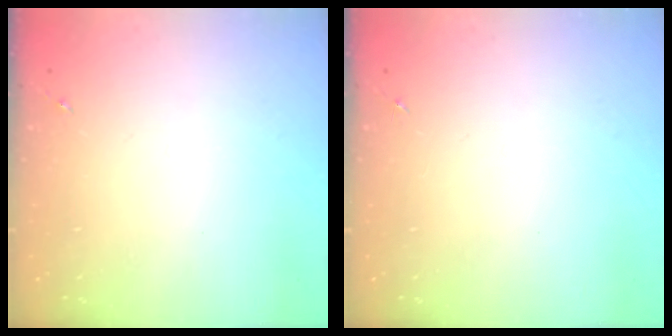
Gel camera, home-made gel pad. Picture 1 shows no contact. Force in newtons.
{"total": 0.0}